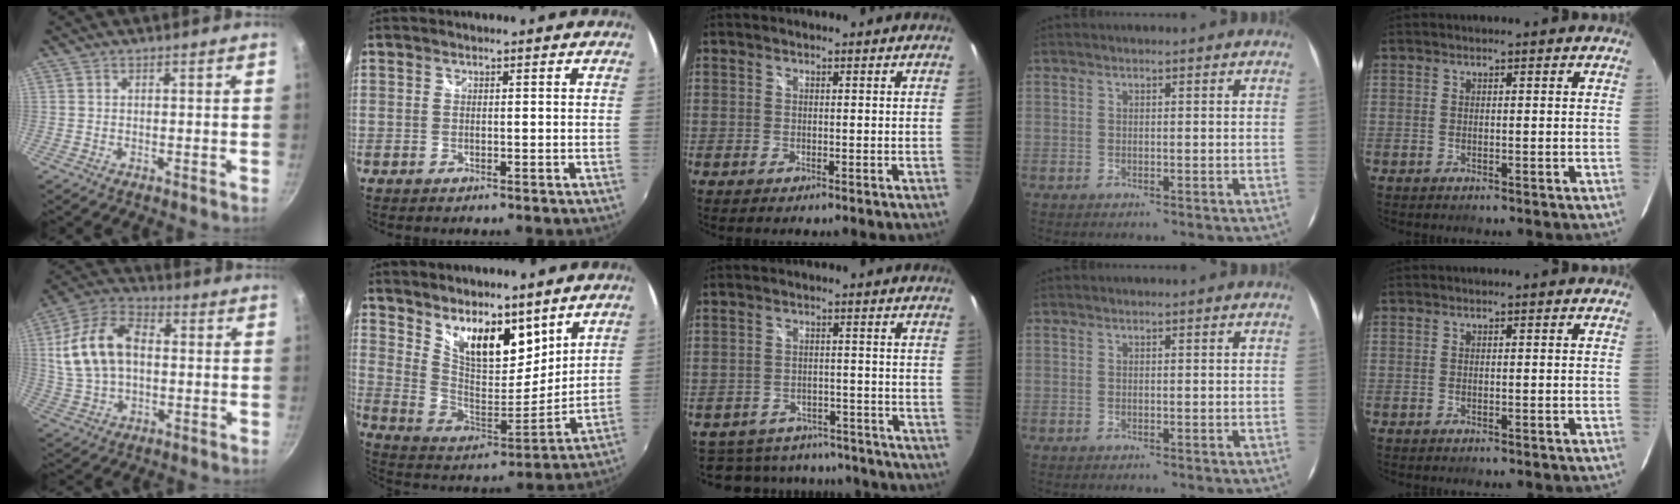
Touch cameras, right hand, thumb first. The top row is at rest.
{"thumb": {"total": 15.4, "force": [1.6, 9.9, 11.6], "torque": [-0.209, 0.027, 0.022]}, "index": {"total": 14.9, "force": [10.3, 6.4, 8.7], "torque": [-0.148, -0.002, 0.190]}, "middle": {"total": 19.1, "force": [-16.2, 8.2, 5.8], "torque": [-0.132, 0.031, -0.198]}}